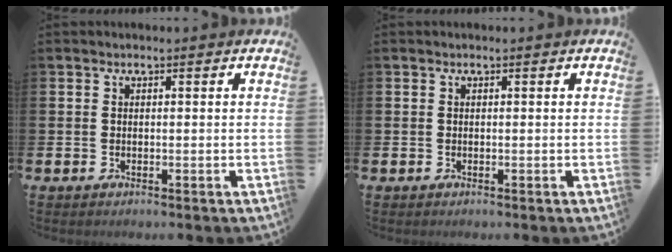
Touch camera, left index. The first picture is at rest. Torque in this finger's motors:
{"motor_torque": [0.00, 0.00, 0.00, 0.00]}